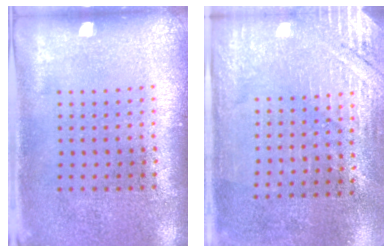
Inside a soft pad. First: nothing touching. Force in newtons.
{"total": 2.7, "press": 2.5, "slide": 1.1}